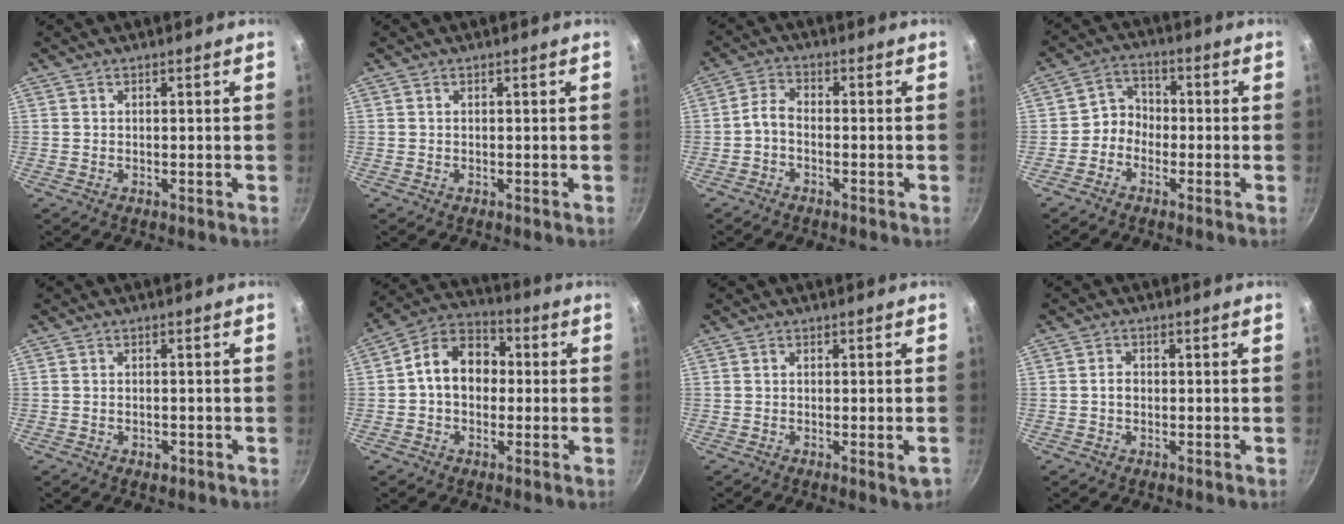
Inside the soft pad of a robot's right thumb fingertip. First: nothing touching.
{"total": 0.0}
{"total": 3.1, "force": [-1.6, 1.5, 2.3], "torque": [-0.056, 0.021, -0.041]}
{"total": 4.3, "force": [-1.8, 3.6, 1.6], "torque": [-0.003, 0.029, -0.046]}
{"total": 1.6, "force": [-0.7, 1.1, 1.0], "torque": [-0.013, 0.002, -0.010]}
{"total": 11.3, "force": [0.3, 8.6, 7.3], "torque": [-0.080, 0.033, -0.017]}
{"total": 2.2, "force": [-0.7, 0.3, 2.1], "torque": [-0.033, -0.006, -0.011]}
{"total": 1.7, "force": [-0.2, 1.3, 1.1], "torque": [-0.014, 0.009, -0.004]}